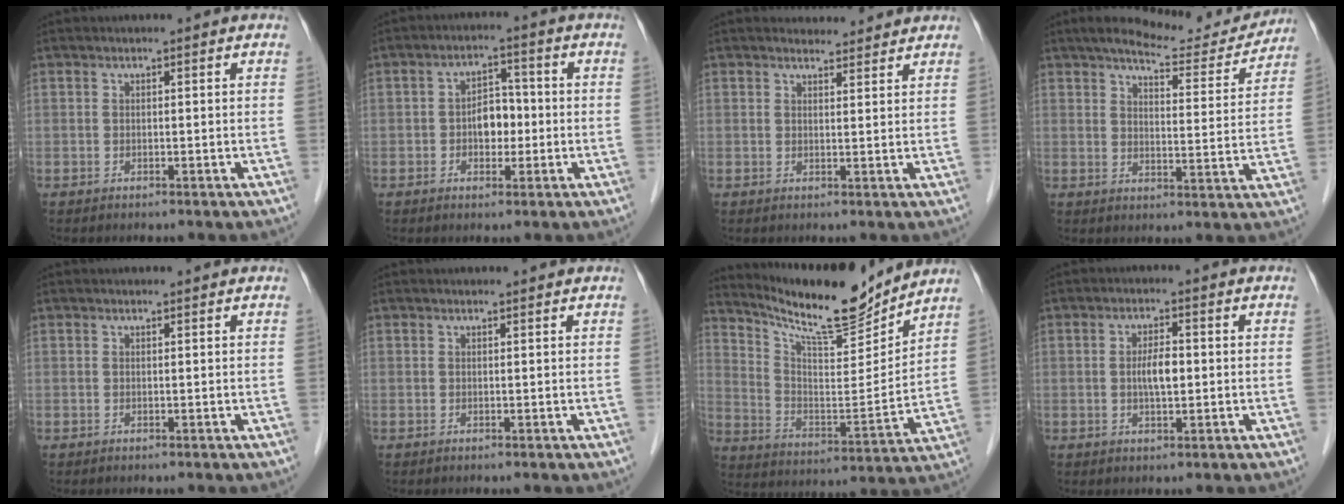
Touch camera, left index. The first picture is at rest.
{"total": 4.6, "force": [-0.7, 3.0, 3.5], "torque": [-0.057, 0.015, -0.014]}
{"total": 4.1, "force": [4.0, 1.1, 0.4], "torque": [-0.006, 0.008, 0.048]}
{"total": 11.9, "force": [11.0, 2.2, 3.8], "torque": [-0.045, -0.008, 0.142]}
{"total": 0.8, "force": [0.8, 0.1, 0.0], "torque": [-0.007, 0.003, 0.008]}
{"total": 1.0, "force": [1.0, 0.1, 0.1], "torque": [-0.010, 0.004, 0.011]}
{"total": 15.9, "force": [14.5, 1.6, 6.2], "torque": [-0.121, -0.016, 0.242]}
{"total": 3.6, "force": [0.0, 1.1, 3.4], "torque": [-0.063, 0.002, -0.002]}